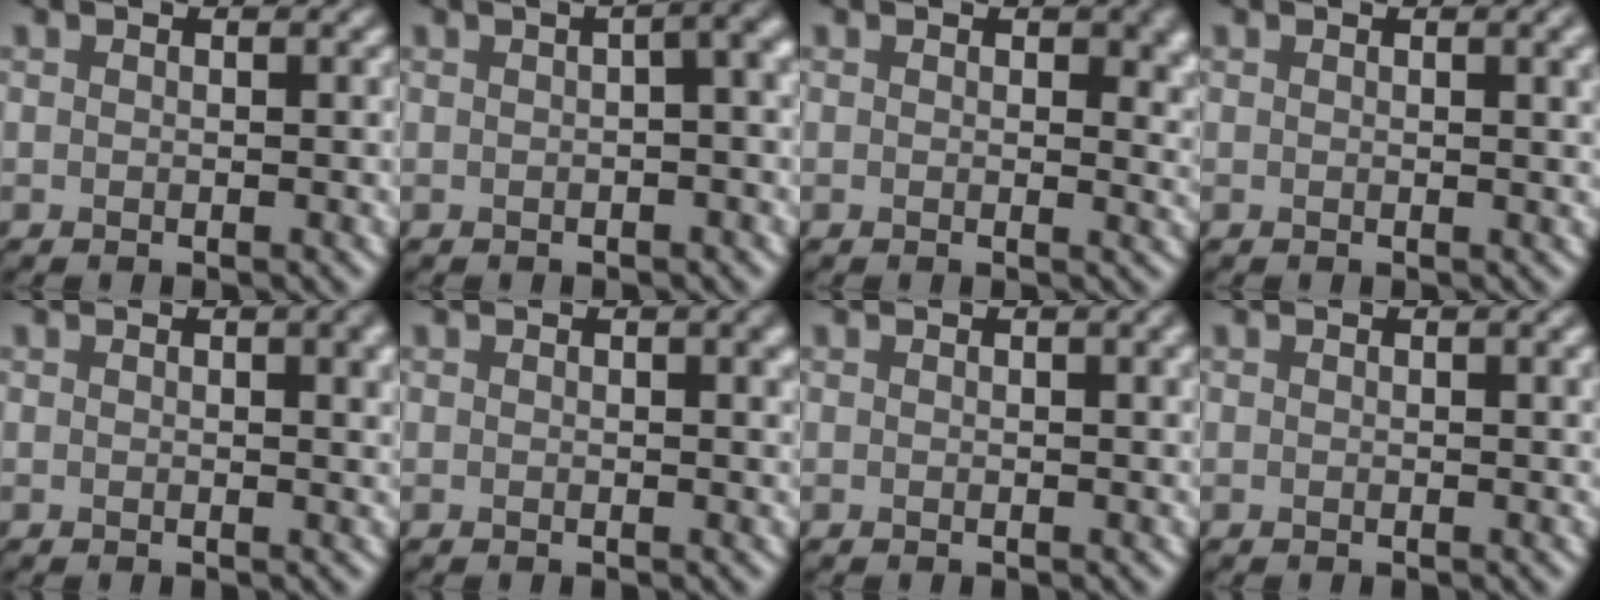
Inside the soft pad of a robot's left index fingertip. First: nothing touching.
{"total": 6.6, "force": [1.3, 2.9, 5.7], "torque": [-0.035, 0.027, -0.003]}
{"total": 2.9, "force": [0.7, 1.6, 2.4], "torque": [-0.021, -0.005, 0.007]}
{"total": 2.5, "force": [0.9, 0.8, 2.1], "torque": [-0.015, 0.006, 0.011]}
{"total": 3.5, "force": [1.3, 1.2, 3.0], "torque": [-0.026, 0.006, 0.016]}
{"total": 1.9, "force": [0.7, 0.6, 1.7], "torque": [-0.013, 0.004, 0.009]}
{"total": 1.9, "force": [0.7, 0.6, 1.7], "torque": [-0.014, 0.005, 0.008]}
{"total": 1.1, "force": [0.5, 0.3, 1.0], "torque": [-0.010, 0.003, 0.005]}